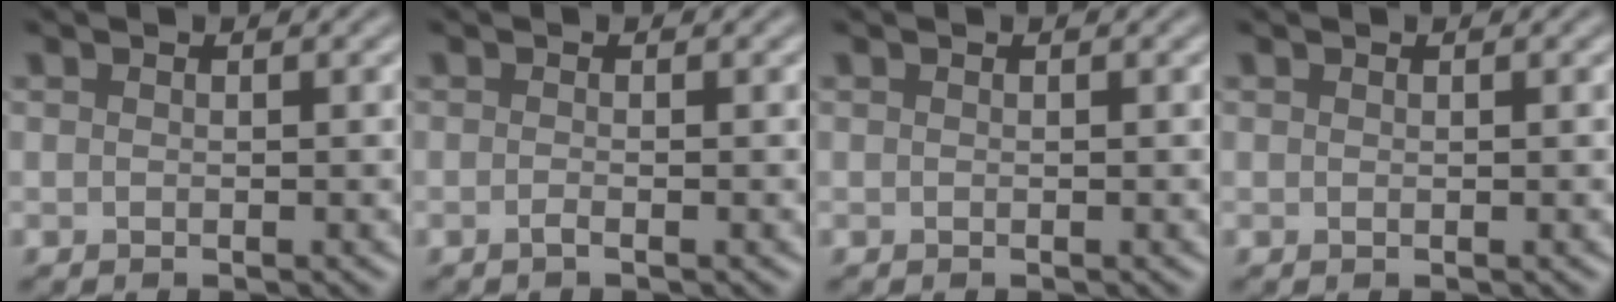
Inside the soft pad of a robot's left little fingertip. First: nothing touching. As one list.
[{"total": 0.7, "force": [-0.6, -0.1, 0.3], "torque": [-0.006, -0.003, -0.015]}, {"total": 0.0}, {"total": 0.0}]